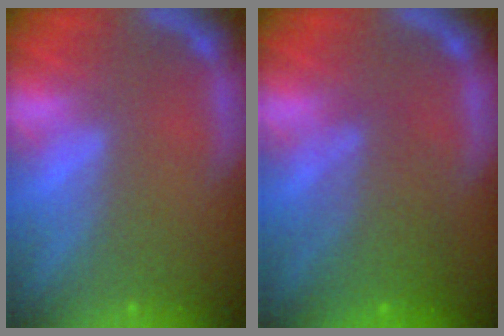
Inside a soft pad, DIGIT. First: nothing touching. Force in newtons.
{"total": 4.5}